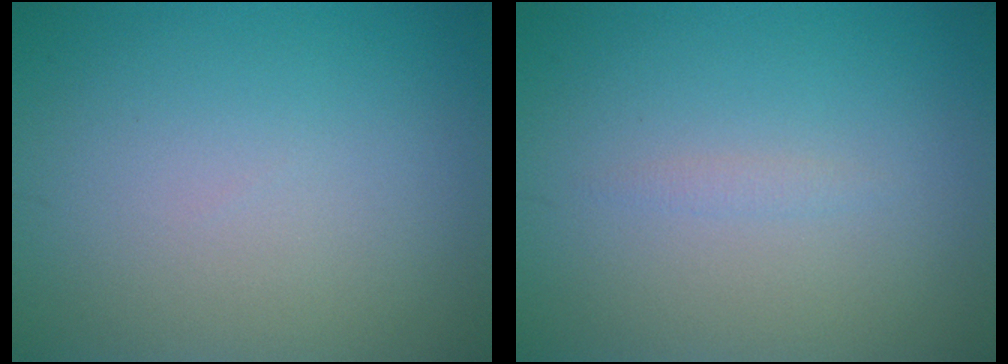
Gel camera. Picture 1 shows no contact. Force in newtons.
{"total": 0.6, "press": 0.6, "slide": 0.0}